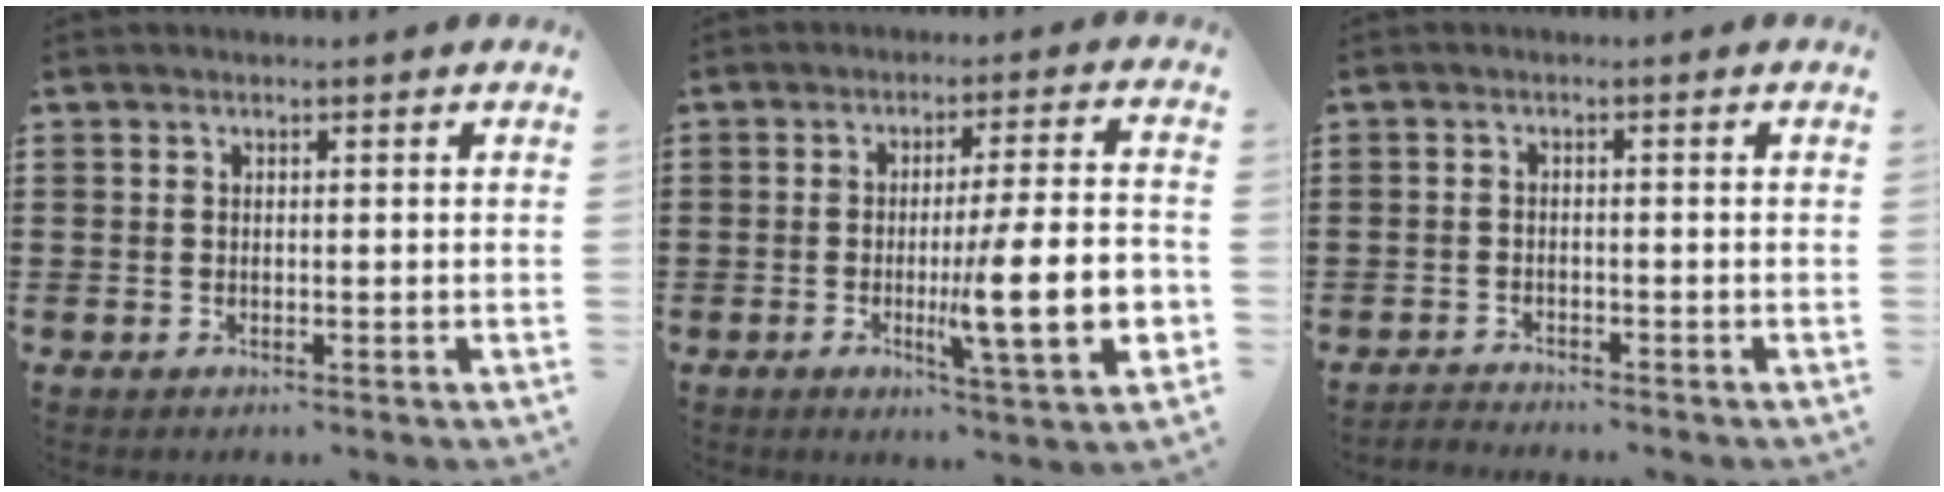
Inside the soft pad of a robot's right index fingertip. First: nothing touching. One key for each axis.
{"total": 14.2, "fx": -2.6, "fy": 2.1, "fz": 13.8, "tx": -0.216, "ty": -0.018, "tz": -0.046}
{"total": 1.8, "fx": -1.7, "fy": 0.1, "fz": -0.2, "tx": -0.003, "ty": 0.003, "tz": -0.039}